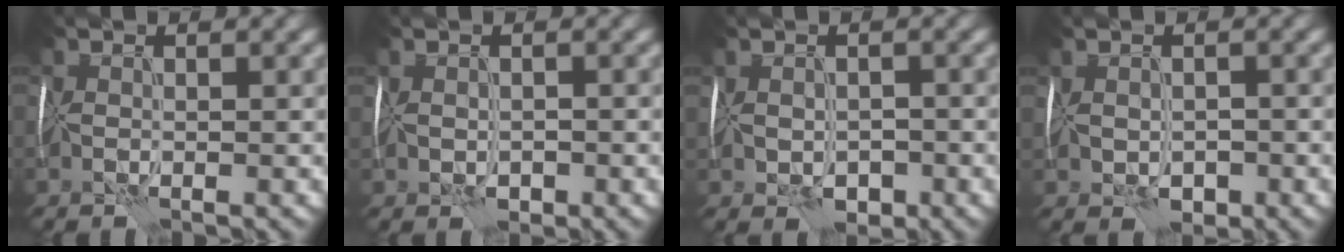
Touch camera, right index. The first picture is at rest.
{"total": 1.3, "force": [-0.1, 1.0, 0.8], "torque": [-0.017, -0.003, 0.002]}
{"total": 2.5, "force": [-0.6, 1.8, 1.6], "torque": [-0.021, -0.002, -0.008]}
{"total": 2.2, "force": [-0.4, 1.6, 1.4], "torque": [-0.022, -0.003, -0.003]}